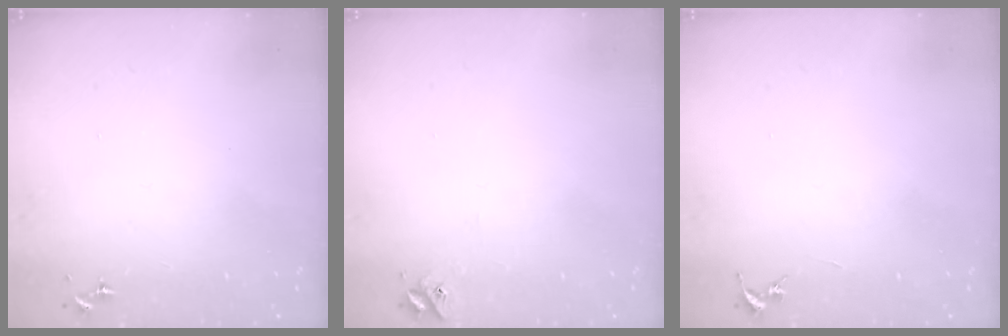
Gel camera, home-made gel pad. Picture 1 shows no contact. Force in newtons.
{"total": 2.8, "press": 2.8, "slide": 0.3}
{"total": 0.0}